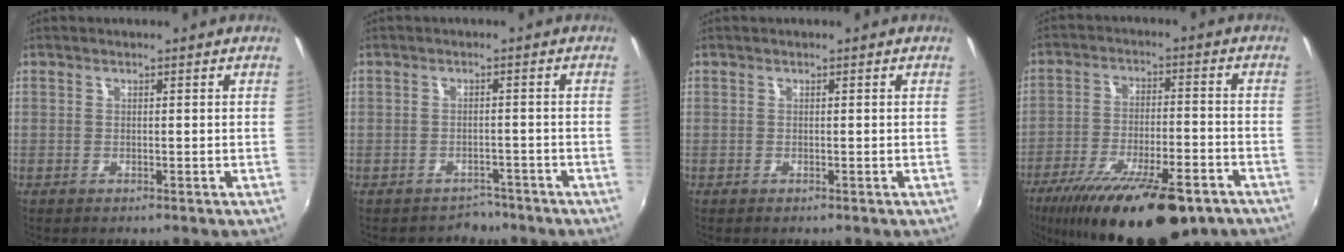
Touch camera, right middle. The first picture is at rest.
{"total": 3.6, "force": [-2.8, 2.2, -0.4], "torque": [0.005, 0.016, -0.038]}
{"total": 0.0}
{"total": 22.3, "force": [-15.3, 6.9, 14.6], "torque": [-0.260, -0.047, -0.230]}